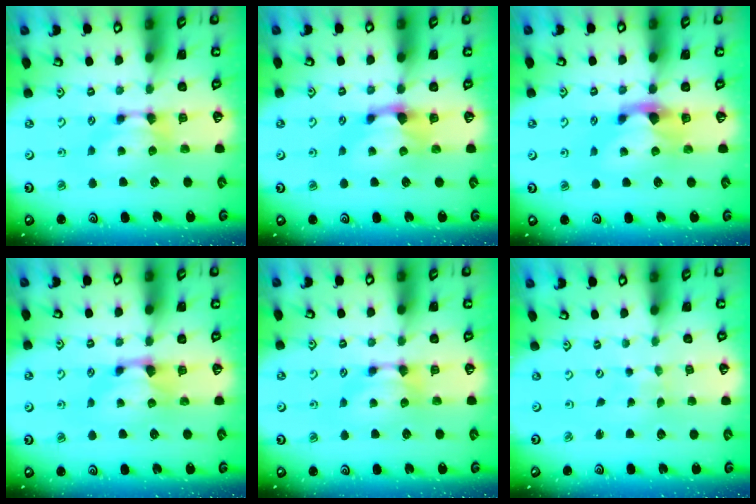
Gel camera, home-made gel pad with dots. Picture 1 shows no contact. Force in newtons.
{"total": 1.2, "press": 0.2, "slide": 1.2}
{"total": 2.1, "press": 1.6, "slide": 1.2}
{"total": 0.6, "press": 0.1, "slide": 0.6}
{"total": 0.0}
{"total": 5.4, "press": 5.4, "slide": 0.3}